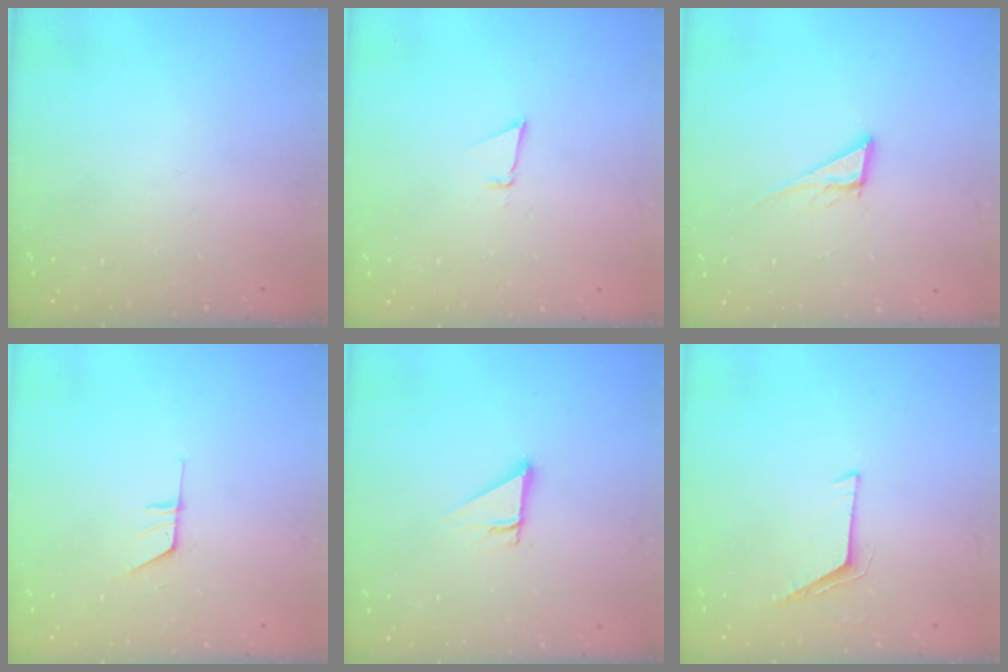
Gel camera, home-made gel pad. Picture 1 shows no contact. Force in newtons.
{"total": 2.6, "press": 2.5, "slide": 0.8}
{"total": 6.8, "press": 6.8, "slide": 0.2}
{"total": 5.4, "press": 5.4, "slide": 0.5}
{"total": 2.7, "press": 2.7, "slide": 0.1}
{"total": 6.1, "press": 6.0, "slide": 0.6}